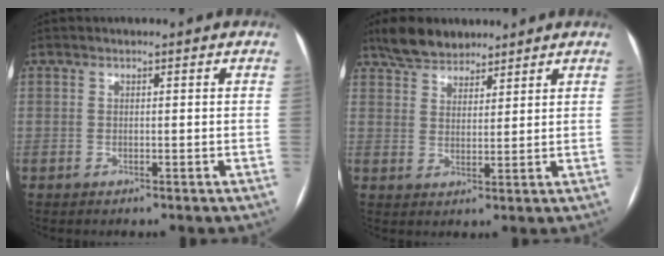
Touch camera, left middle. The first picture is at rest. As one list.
[{"total": 6.5, "force": [5.6, 2.8, 1.9], "torque": [-0.035, 0.013, 0.103]}]